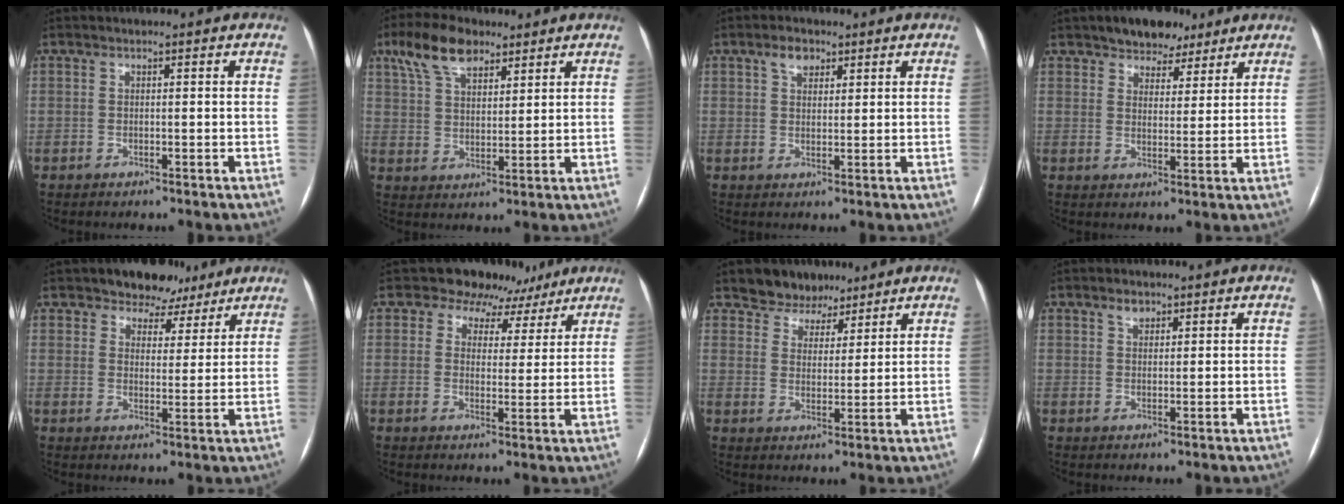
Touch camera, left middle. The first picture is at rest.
{"total": 9.2, "force": [6.1, 4.1, 5.5], "torque": [-0.112, 0.024, 0.117]}
{"total": 3.2, "force": [1.9, 1.9, 1.6], "torque": [-0.032, 0.010, 0.036]}
{"total": 7.0, "force": [5.2, 3.8, 2.6], "torque": [-0.027, 0.011, 0.081]}
{"total": 6.8, "force": [5.2, 4.1, 1.2], "torque": [-0.007, 0.006, 0.072]}
{"total": 7.9, "force": [6.0, 5.2, 0.2], "torque": [0.016, 0.005, 0.063]}
{"total": 6.5, "force": [5.2, 3.8, 0.7], "torque": [-0.008, 0.009, 0.088]}
{"total": 1.9, "force": [1.3, 1.1, 0.8], "torque": [-0.015, 0.005, 0.023]}